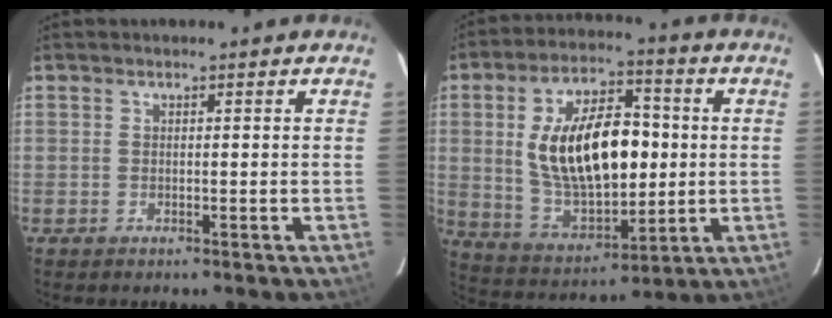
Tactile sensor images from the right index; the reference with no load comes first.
{"total": 20.1, "force": [1.7, 10.2, 17.2], "torque": [-0.317, 0.013, 0.049]}